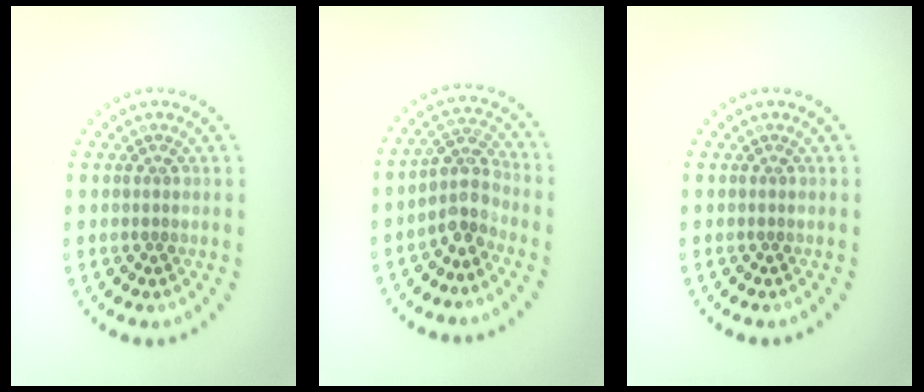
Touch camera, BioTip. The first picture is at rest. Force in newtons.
{"total": 3.4, "press": 2.6, "slide": 2.2}
{"total": 0.0}